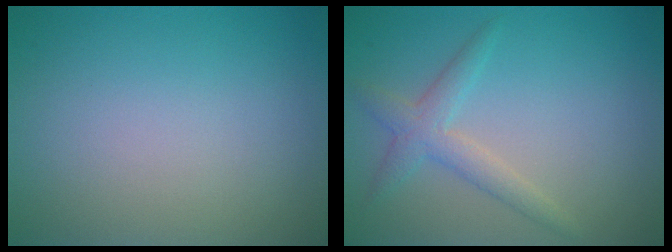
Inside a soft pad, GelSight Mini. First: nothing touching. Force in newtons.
{"total": 2.5, "press": 2.5, "slide": 0.0}